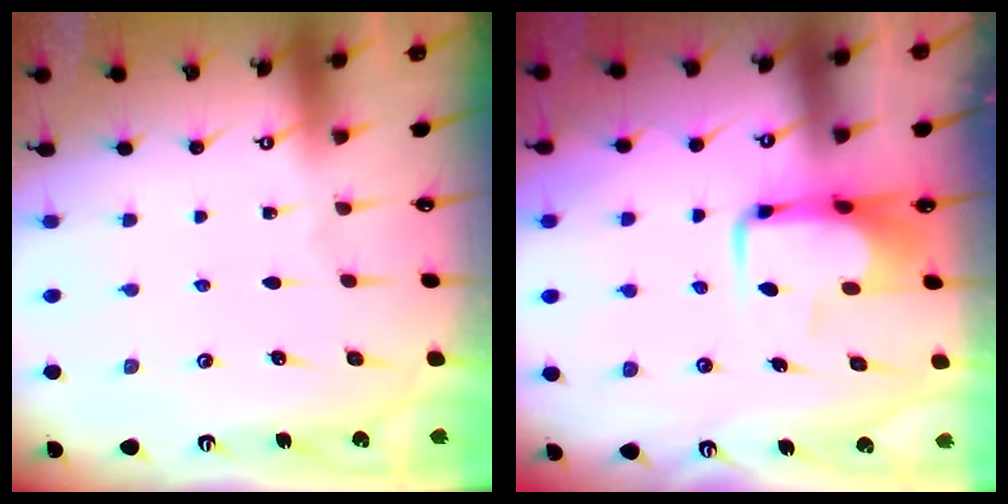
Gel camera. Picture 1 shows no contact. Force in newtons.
{"total": 6.9, "press": 6.7, "slide": 1.6}